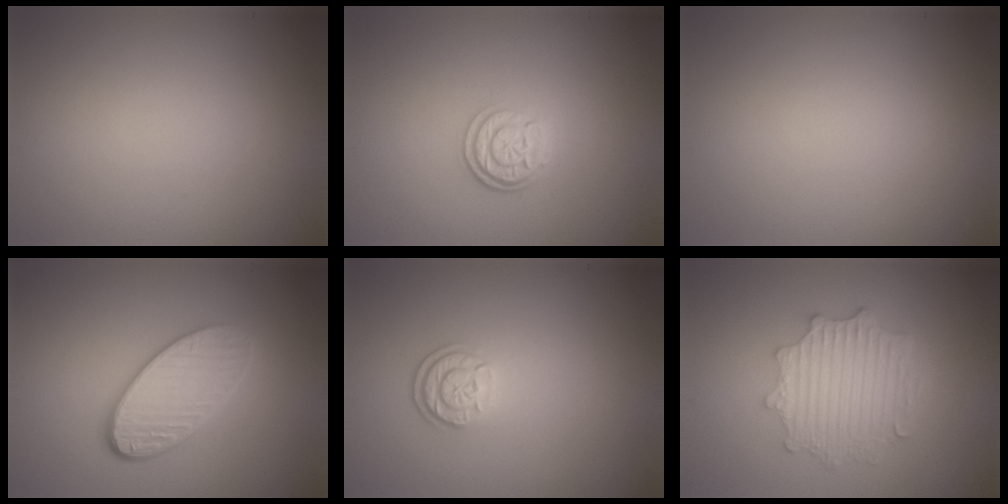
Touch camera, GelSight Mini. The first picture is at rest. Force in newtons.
{"total": 3.0, "press": 2.5, "slide": 1.6}
{"total": 0.0}
{"total": 4.5, "press": 3.6, "slide": 2.8}
{"total": 2.4, "press": 1.9, "slide": 1.5}
{"total": 4.7, "press": 3.7, "slide": 2.8}